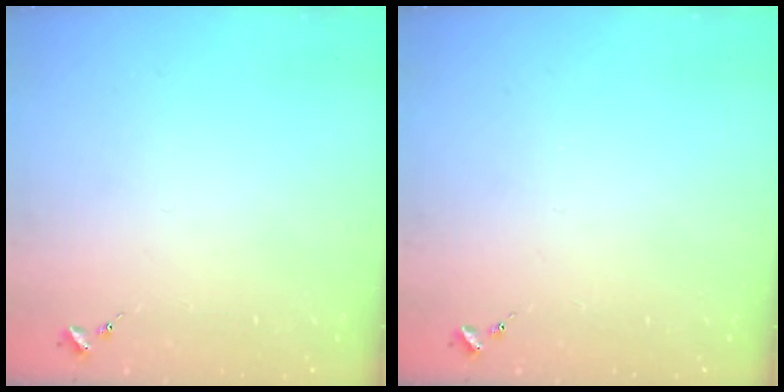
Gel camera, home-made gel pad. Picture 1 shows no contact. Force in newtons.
{"total": 0.0}